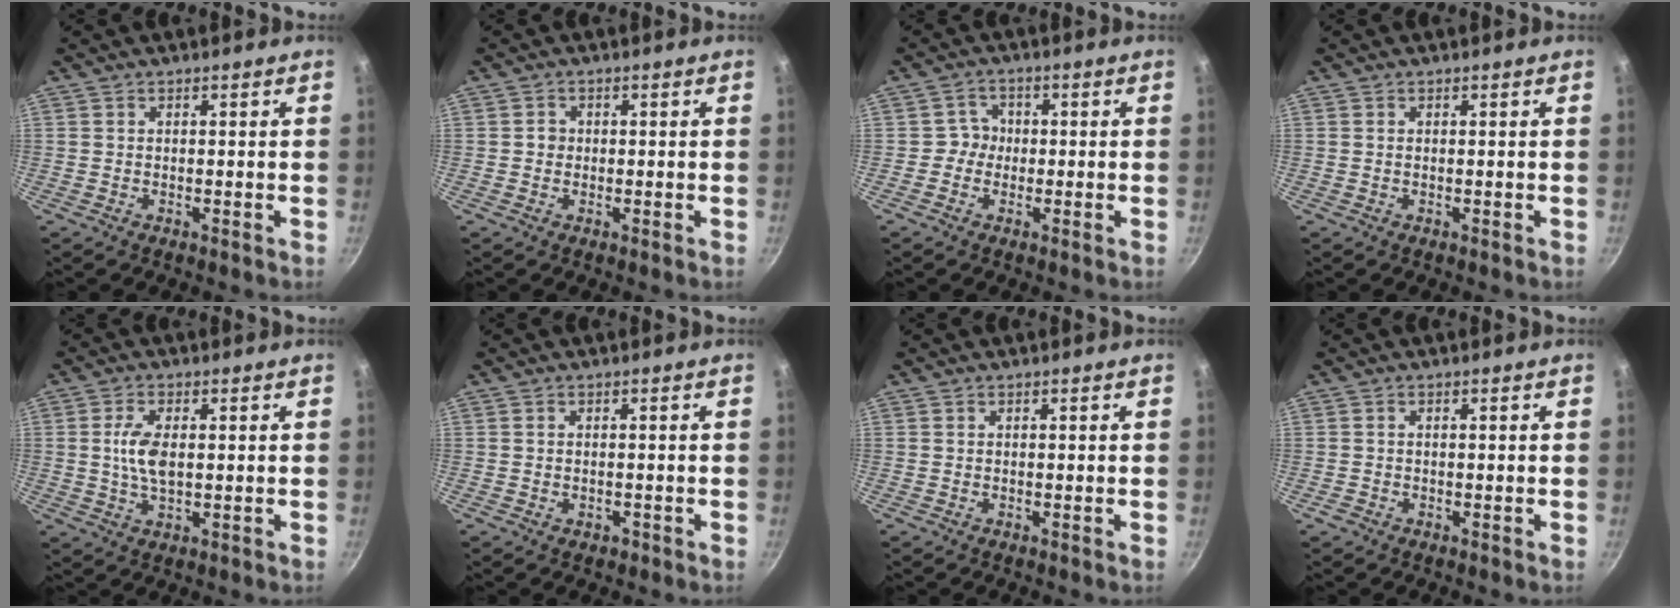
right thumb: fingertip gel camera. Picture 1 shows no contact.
{"total": 1.6, "force": [-0.1, 1.4, 0.6], "torque": [-0.001, 0.005, -0.004]}
{"total": 3.2, "force": [-0.5, 3.0, 1.0], "torque": [0.007, 0.012, -0.019]}
{"total": 0.0}
{"total": 6.0, "force": [0.5, 2.9, 5.2], "torque": [-0.108, -0.002, 0.009]}
{"total": 1.1, "force": [-0.5, 0.8, 0.5], "torque": [-0.008, 0.006, -0.003]}
{"total": 0.0}
{"total": 0.8, "force": [-0.5, 0.6, 0.3], "torque": [-0.005, 0.001, -0.011]}